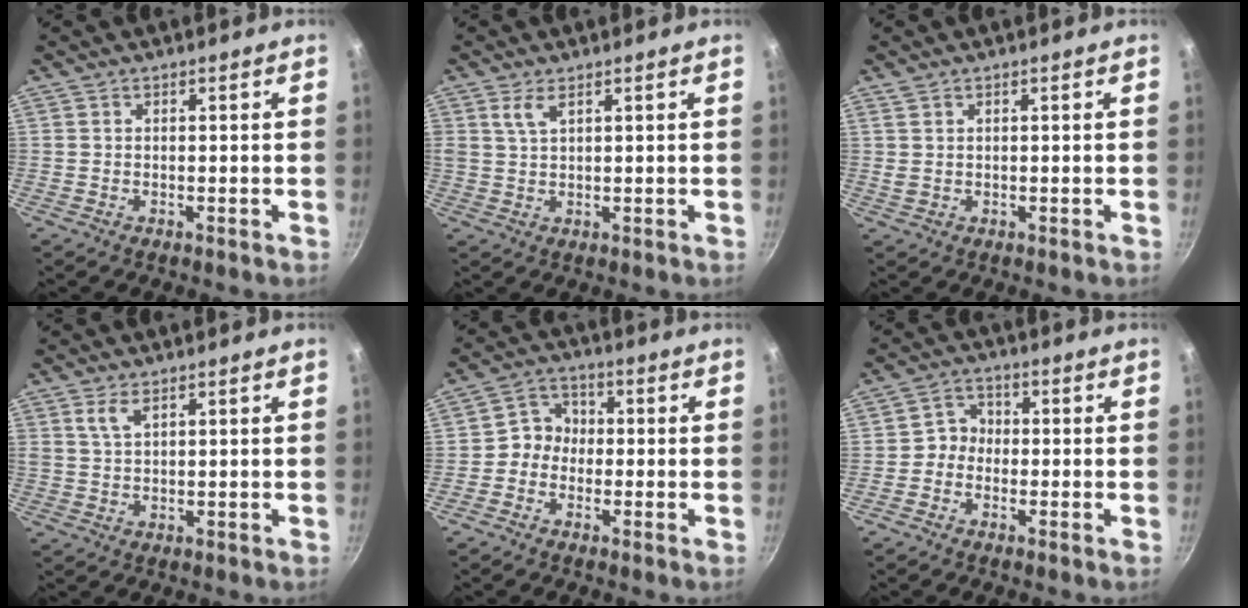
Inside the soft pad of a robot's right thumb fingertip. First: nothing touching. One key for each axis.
{"total": 2.9, "fx": 1.7, "fy": 1.1, "fz": 2.1, "tx": -0.046, "ty": -0.003, "tz": 0.040}
{"total": 1.4, "fx": 0.9, "fy": 0.8, "fz": 0.8, "tx": -0.016, "ty": 0.000, "tz": 0.026}
{"total": 2.9, "fx": 1.7, "fy": 1.2, "fz": 2.0, "tx": -0.042, "ty": -0.004, "tz": 0.040}
{"total": 5.7, "fx": -1.1, "fy": 4.9, "fz": 2.6, "tx": -0.016, "ty": 0.025, "tz": -0.037}
{"total": 4.1, "fx": -1.0, "fy": 3.5, "fz": 1.9, "tx": -0.010, "ty": 0.018, "tz": -0.032}